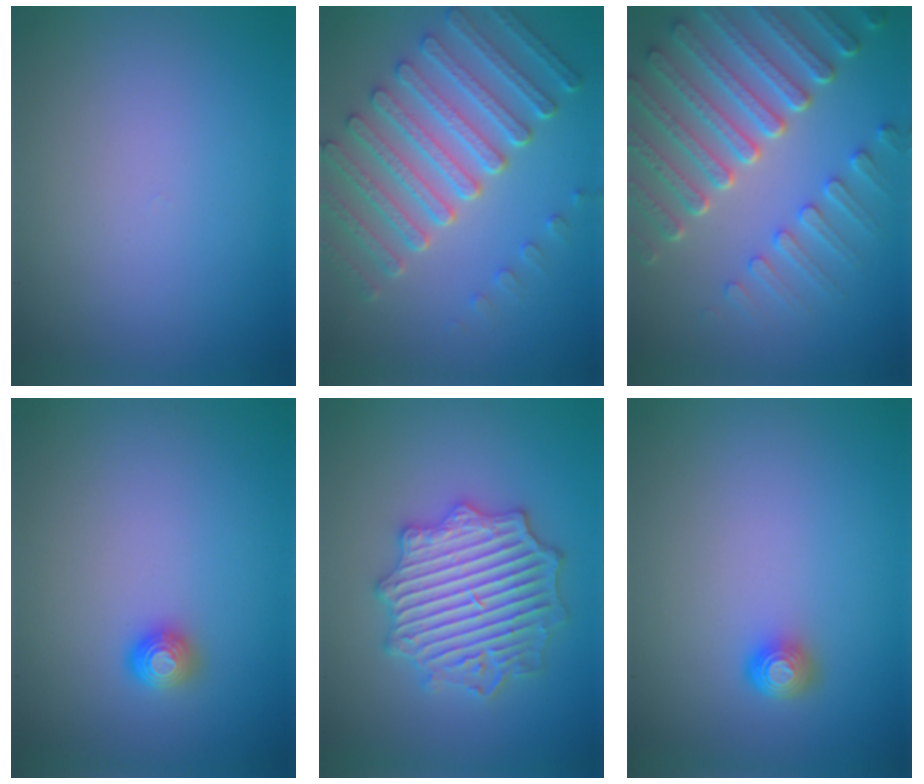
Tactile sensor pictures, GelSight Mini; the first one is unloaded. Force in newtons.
{"total": 7.5, "press": 5.6, "slide": 4.9}
{"total": 7.8, "press": 6.0, "slide": 5.0}
{"total": 1.1, "press": 1.1, "slide": 0.1}
{"total": 6.5, "press": 6.5, "slide": 1.0}
{"total": 1.6, "press": 1.3, "slide": 0.9}